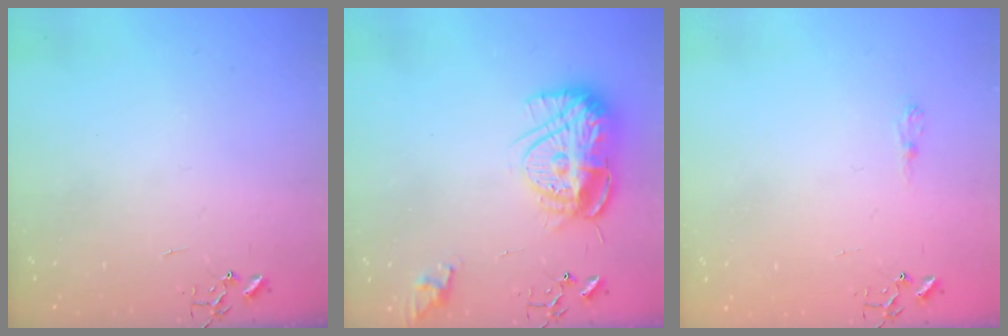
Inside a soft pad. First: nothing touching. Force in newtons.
{"total": 15.8, "press": 15.7, "slide": 1.4}
{"total": 6.5, "press": 6.5, "slide": 0.6}